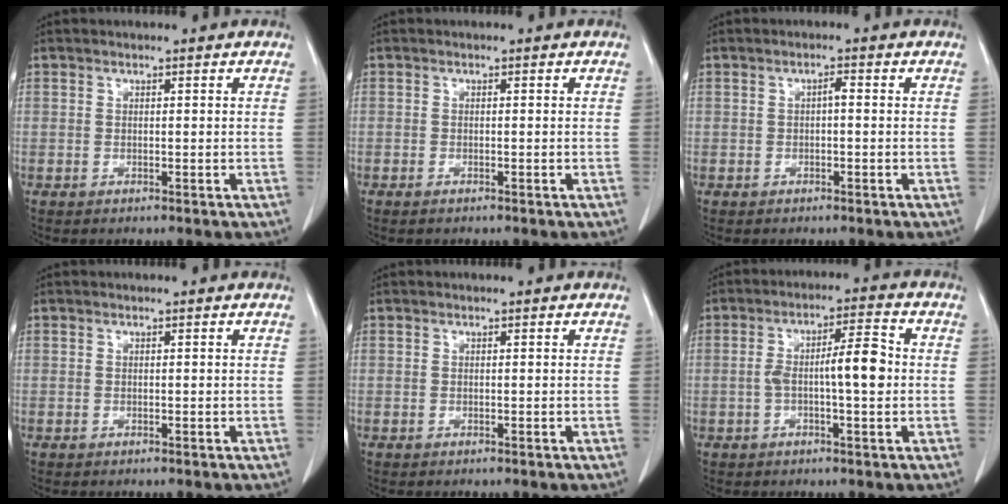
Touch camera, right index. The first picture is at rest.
{"total": 0.7, "force": [-0.6, 0.1, 0.4], "torque": [-0.013, -0.002, -0.008]}
{"total": 1.1, "force": [-0.1, 0.3, 1.1], "torque": [-0.018, 0.003, -0.001]}
{"total": 0.0}
{"total": 0.0}
{"total": 7.5, "force": [-0.4, 1.3, 7.4], "torque": [-0.127, 0.015, -0.011]}